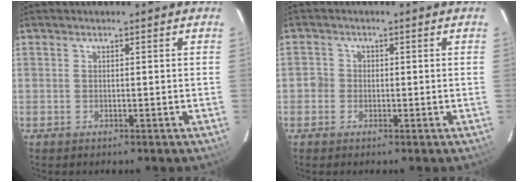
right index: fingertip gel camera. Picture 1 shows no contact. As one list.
[{"total": 2.3, "force": [-0.8, 2.1, 0.2], "torque": [-0.001, 0.005, -0.017]}]